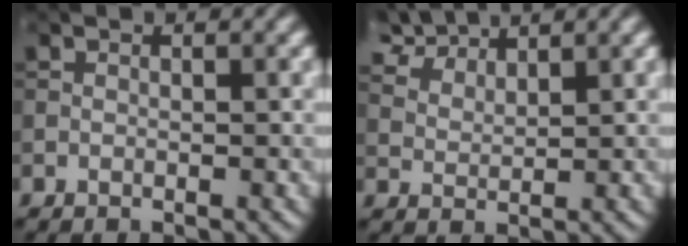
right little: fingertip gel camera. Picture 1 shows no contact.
{"total": 5.8, "force": [4.8, 2.0, 2.6], "torque": [-0.062, 0.010, 0.091]}